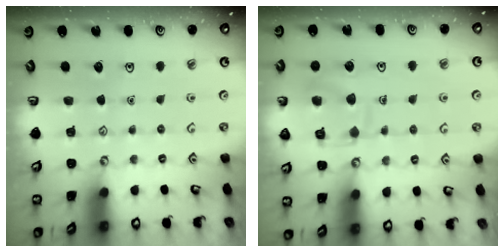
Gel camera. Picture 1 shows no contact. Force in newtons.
{"total": 10.6, "press": 10.6, "slide": 0.2}